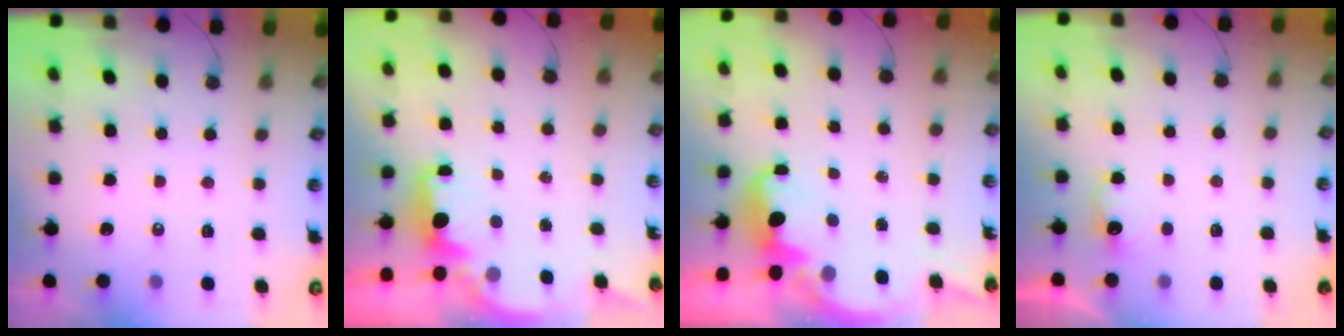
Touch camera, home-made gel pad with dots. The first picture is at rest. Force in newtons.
{"total": 2.2, "press": 2.1, "slide": 0.6}
{"total": 4.1, "press": 4.1, "slide": 0.4}
{"total": 2.6, "press": 2.6, "slide": 0.7}